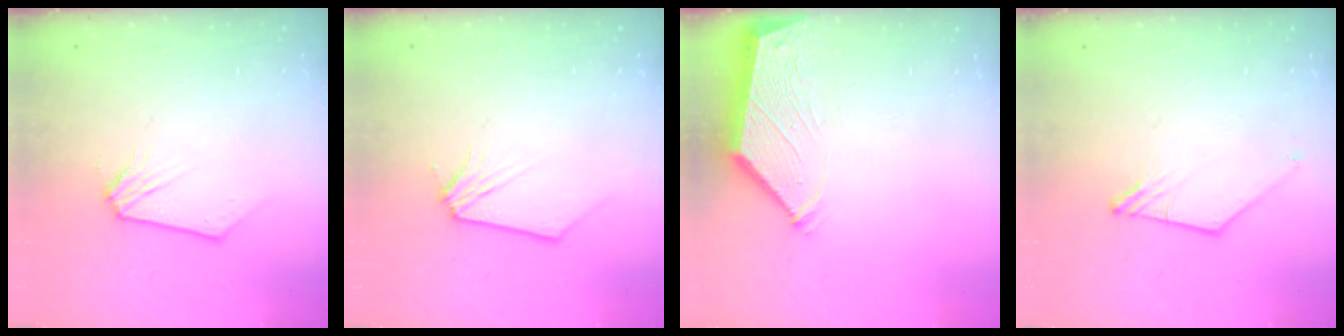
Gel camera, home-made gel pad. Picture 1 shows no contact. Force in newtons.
{"total": 0.0}
{"total": 3.7, "press": 3.6, "slide": 0.6}
{"total": 1.8, "press": 1.7, "slide": 0.3}